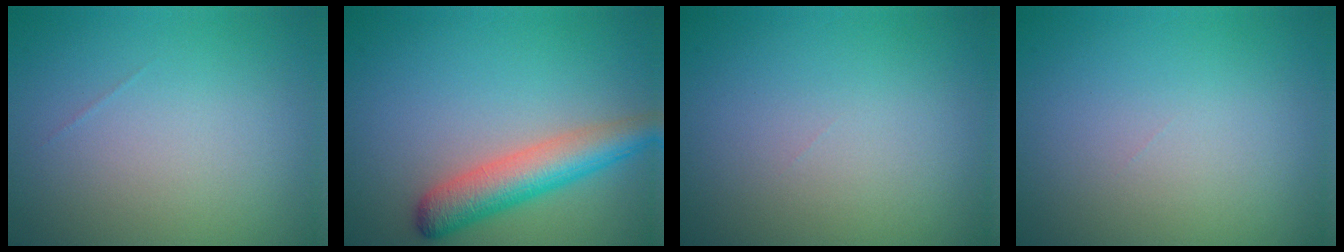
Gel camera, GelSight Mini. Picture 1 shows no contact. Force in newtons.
{"total": 4.6, "press": 4.6, "slide": 0.2}
{"total": 0.0}
{"total": 0.0}